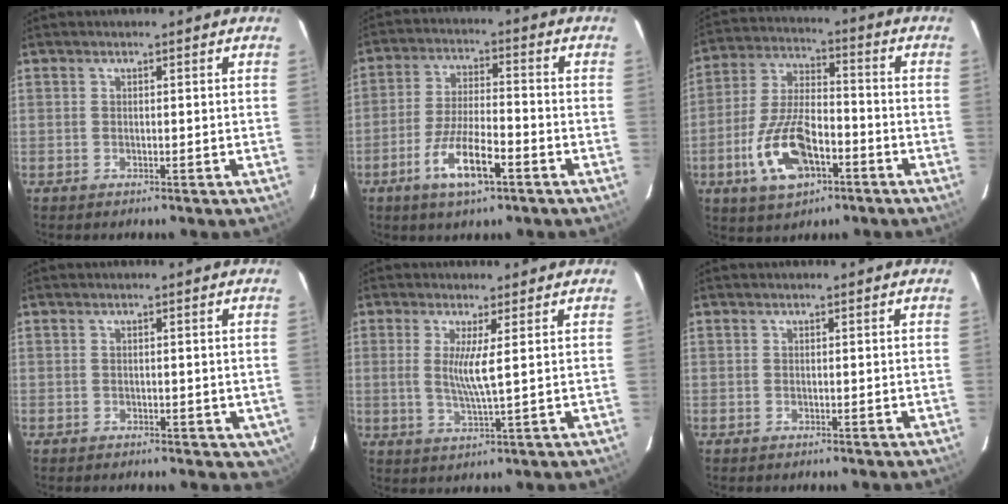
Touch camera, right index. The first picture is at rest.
{"total": 10.3, "force": [-5.3, 2.6, 8.4], "torque": [-0.170, -0.008, -0.095]}
{"total": 14.4, "force": [-6.1, 6.8, 11.1], "torque": [-0.236, 0.001, -0.106]}
{"total": 2.7, "force": [-0.6, 2.2, 1.5], "torque": [-0.006, 0.004, 0.000]}
{"total": 4.9, "force": [1.0, -0.4, 4.8], "torque": [-0.093, -0.012, 0.016]}
{"total": 0.0}